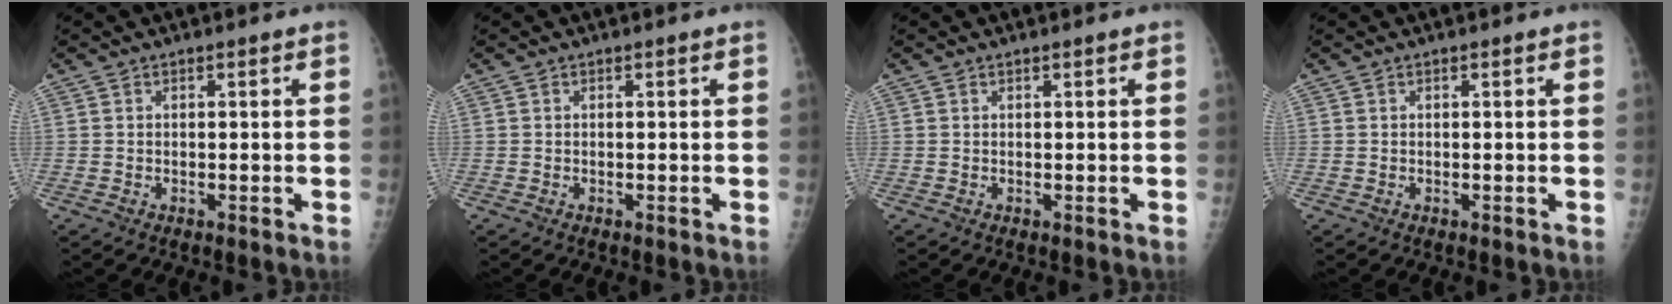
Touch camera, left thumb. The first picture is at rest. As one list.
[{"total": 0.0}, {"total": 0.0}, {"total": 0.0}]